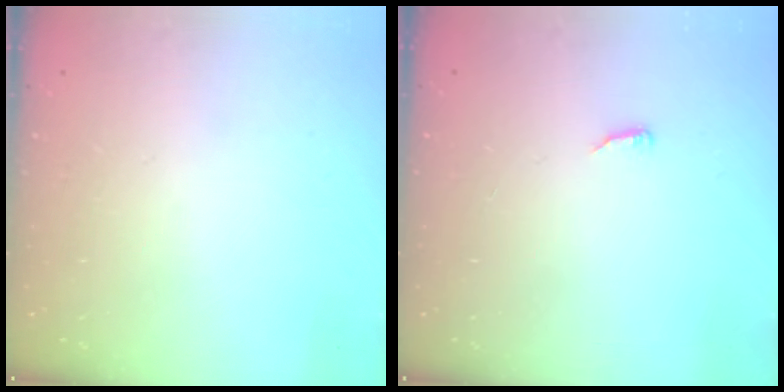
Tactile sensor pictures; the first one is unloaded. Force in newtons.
{"total": 4.3, "press": 4.2, "slide": 0.6}